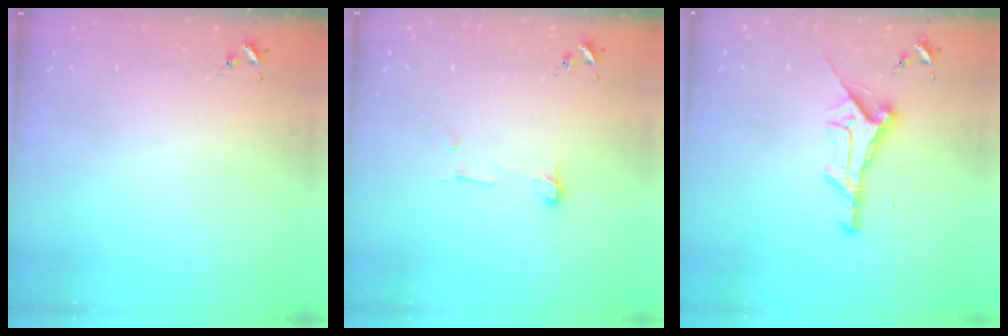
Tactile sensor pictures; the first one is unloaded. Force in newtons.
{"total": 5.0, "press": 5.0, "slide": 0.3}
{"total": 11.3, "press": 11.3, "slide": 0.6}